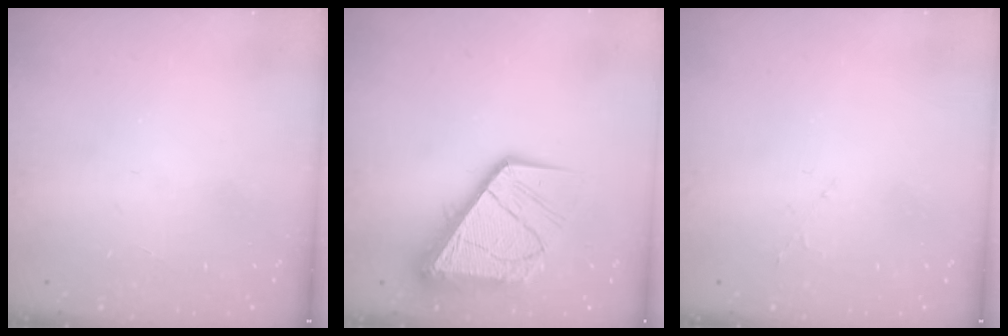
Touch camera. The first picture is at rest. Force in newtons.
{"total": 16.5, "press": 16.4, "slide": 2.0}
{"total": 2.8, "press": 2.8, "slide": 0.5}